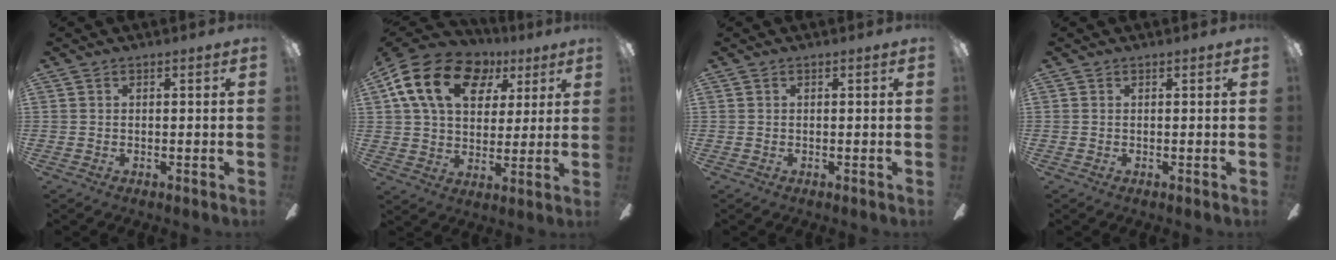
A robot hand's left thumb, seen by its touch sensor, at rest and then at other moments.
{"total": 18.6, "force": [8.3, 12.6, 10.8], "torque": [-0.193, -0.014, 0.149]}
{"total": 0.0}
{"total": 0.0}